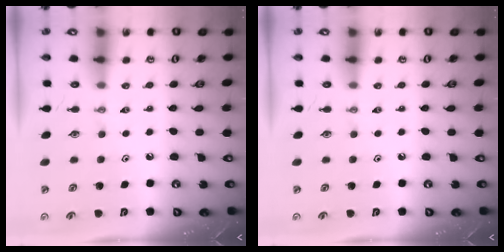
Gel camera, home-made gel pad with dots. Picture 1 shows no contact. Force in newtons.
{"total": 0.0}